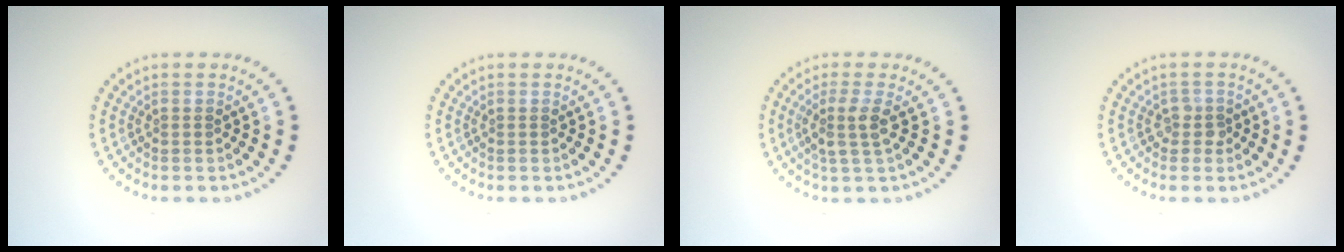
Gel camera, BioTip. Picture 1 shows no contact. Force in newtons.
{"total": 0.0}
{"total": 2.4, "press": 1.9, "slide": 1.5}
{"total": 1.3, "press": 1.2, "slide": 0.7}